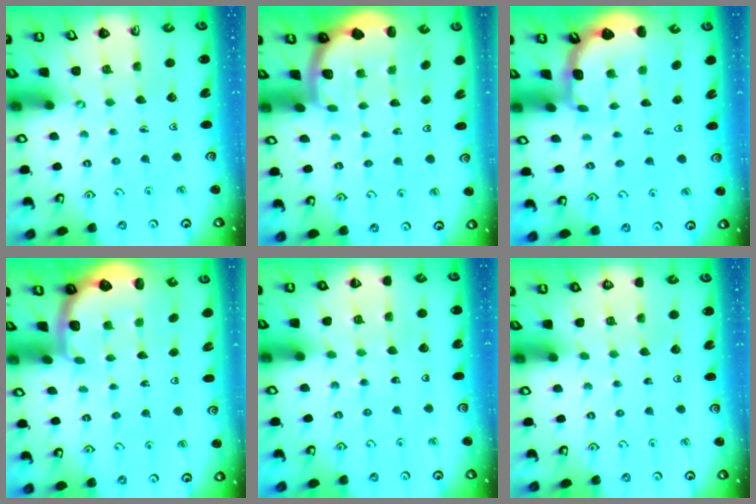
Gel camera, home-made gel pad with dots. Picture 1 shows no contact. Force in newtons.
{"total": 1.7, "press": 1.7, "slide": 0.3}
{"total": 2.0, "press": 2.0, "slide": 0.2}
{"total": 3.0, "press": 2.1, "slide": 2.1}
{"total": 2.6, "press": 2.6, "slide": 0.2}
{"total": 0.0}